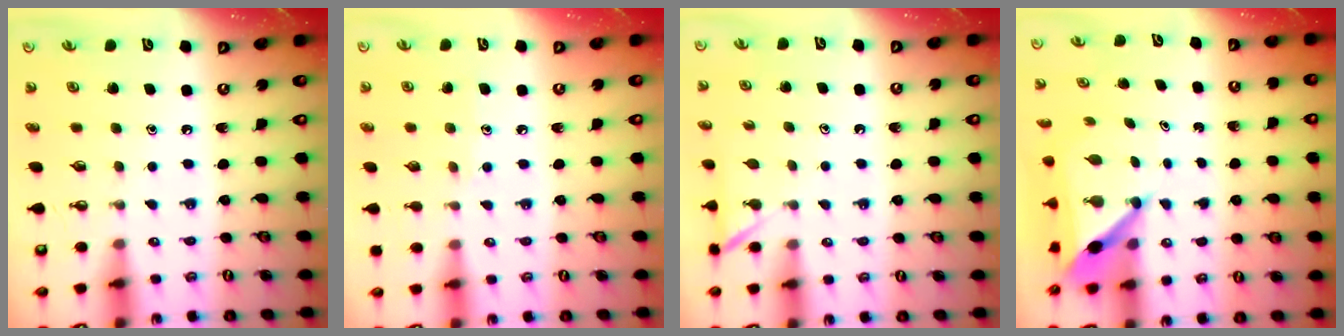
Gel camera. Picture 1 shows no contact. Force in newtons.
{"total": 5.1, "press": 5.1, "slide": 0.6}
{"total": 3.7, "press": 3.6, "slide": 0.4}
{"total": 5.6, "press": 5.6, "slide": 0.4}